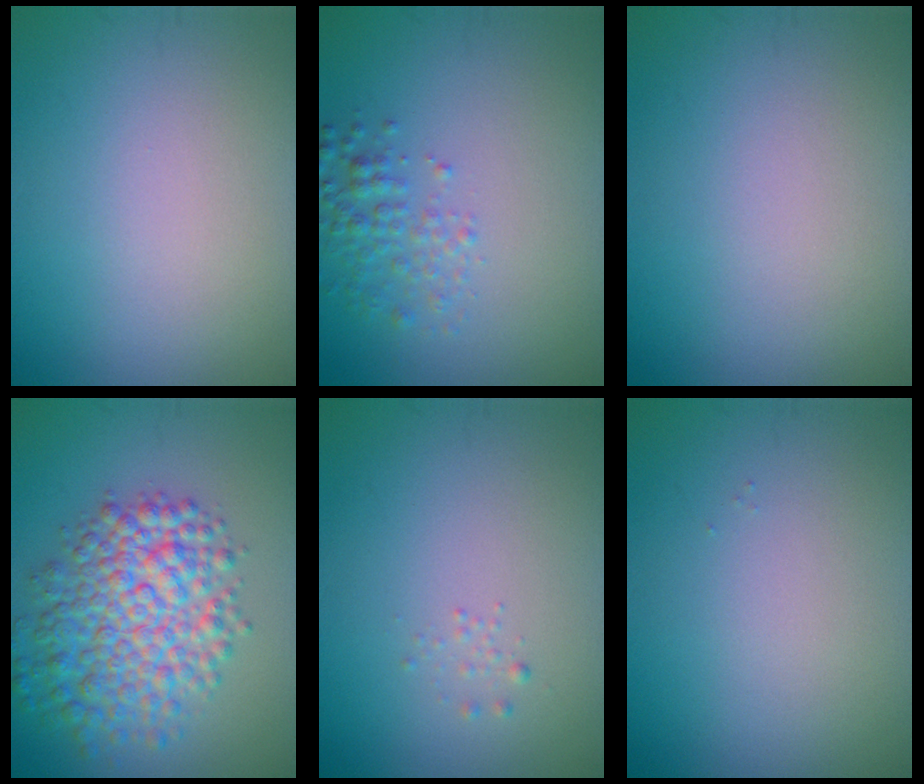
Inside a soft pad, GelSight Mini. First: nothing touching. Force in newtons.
{"total": 2.3, "press": 2.3, "slide": 0.1}
{"total": 0.0}
{"total": 7.6, "press": 7.6, "slide": 0.2}
{"total": 0.6, "press": 0.6, "slide": 0.0}
{"total": 0.0}